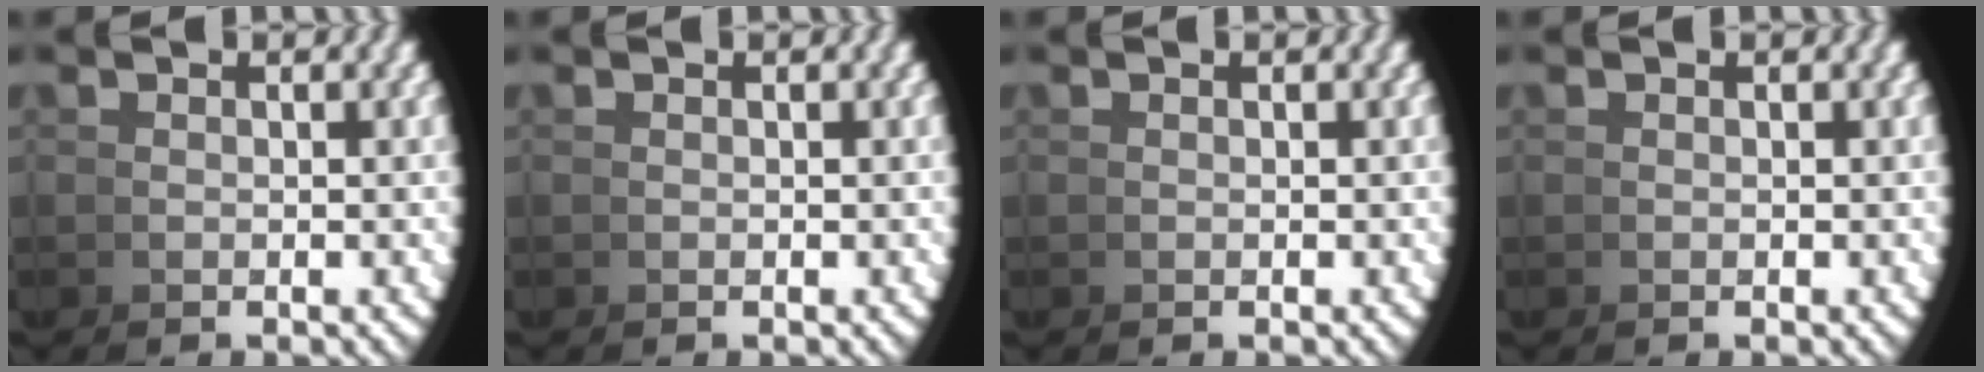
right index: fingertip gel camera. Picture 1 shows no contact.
{"total": 0.0}
{"total": 0.0}
{"total": 0.0}